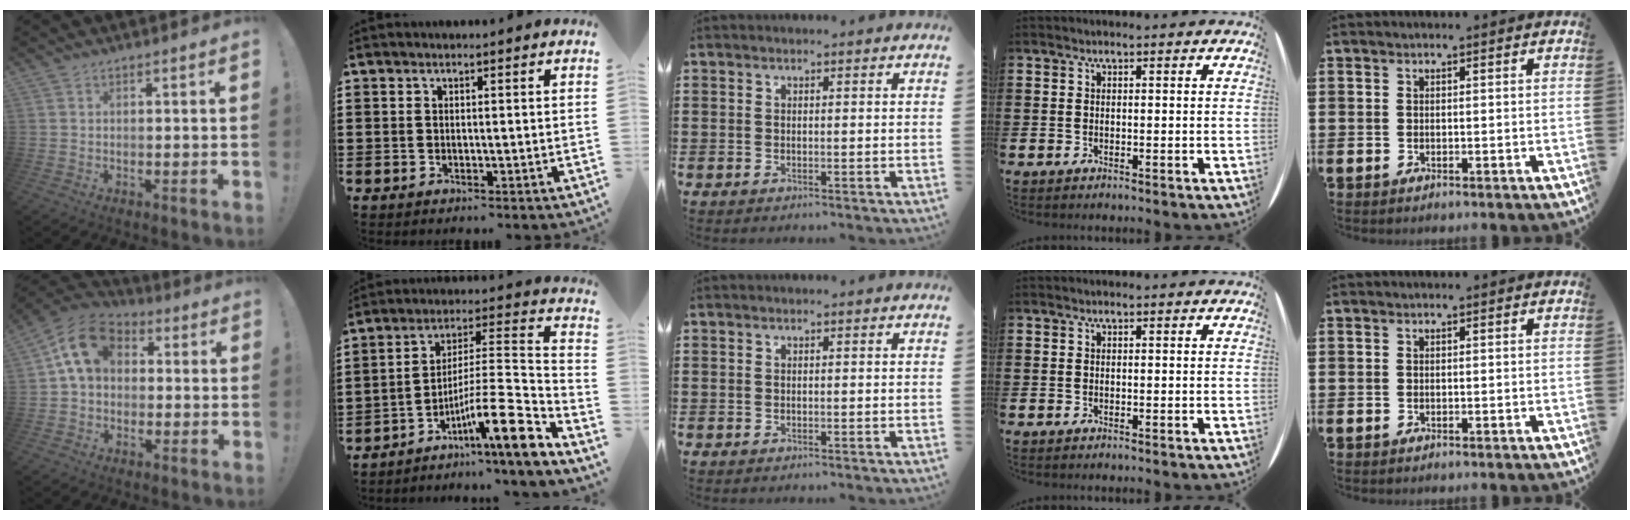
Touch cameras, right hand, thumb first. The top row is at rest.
{"thumb": {"total": 13.3, "force": [3.8, 10.2, 7.7], "torque": [-0.118, 0.012, 0.079]}, "index": {"total": 13.5, "force": [-8.1, 1.2, 10.7], "torque": [-0.165, -0.005, -0.149]}}